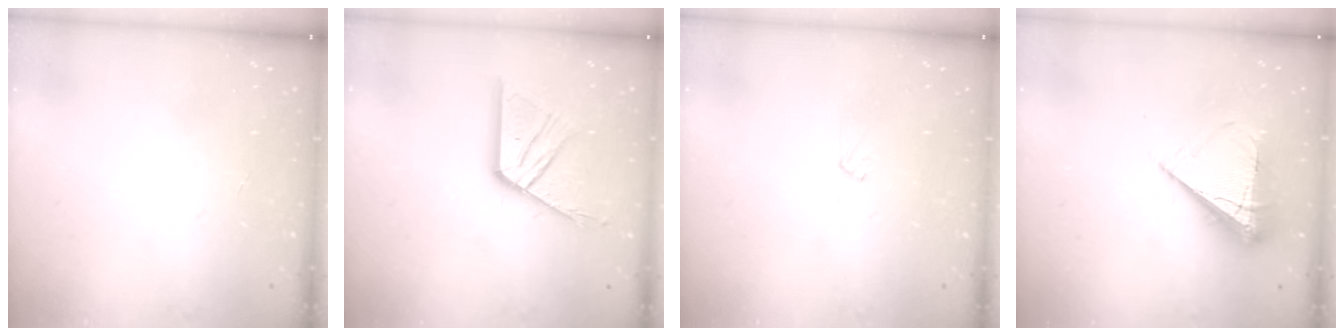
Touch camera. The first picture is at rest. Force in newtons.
{"total": 13.8, "press": 13.8, "slide": 1.4}
{"total": 3.9, "press": 3.8, "slide": 0.5}
{"total": 10.7, "press": 10.6, "slide": 1.5}